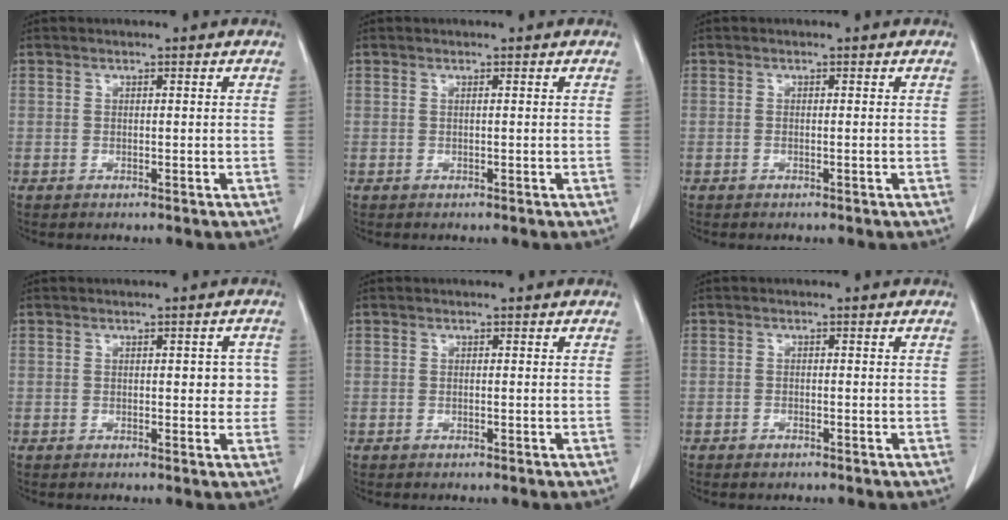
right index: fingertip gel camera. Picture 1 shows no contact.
{"total": 0.0}
{"total": 0.0}
{"total": 3.7, "force": [0.3, 2.0, 3.1], "torque": [-0.027, 0.010, 0.004]}
{"total": 0.0}
{"total": 0.8, "force": [-0.6, 0.4, 0.3], "torque": [-0.006, 0.000, -0.006]}